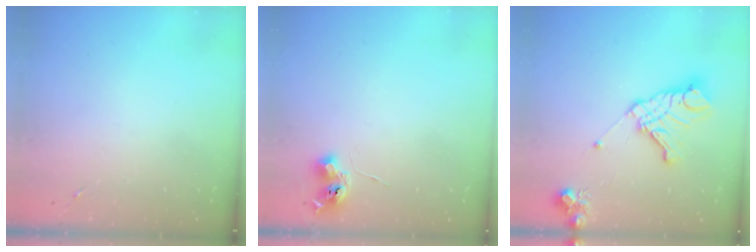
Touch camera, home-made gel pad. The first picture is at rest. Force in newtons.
{"total": 6.2, "press": 6.1, "slide": 0.8}
{"total": 15.8, "press": 15.7, "slide": 1.7}